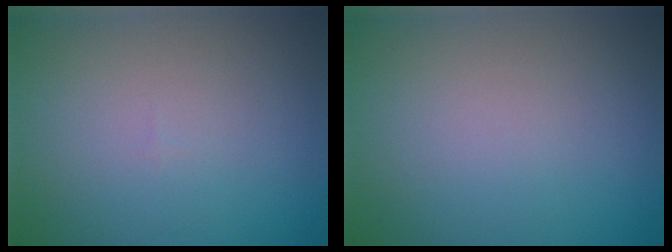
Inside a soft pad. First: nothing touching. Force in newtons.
{"total": 0.0}